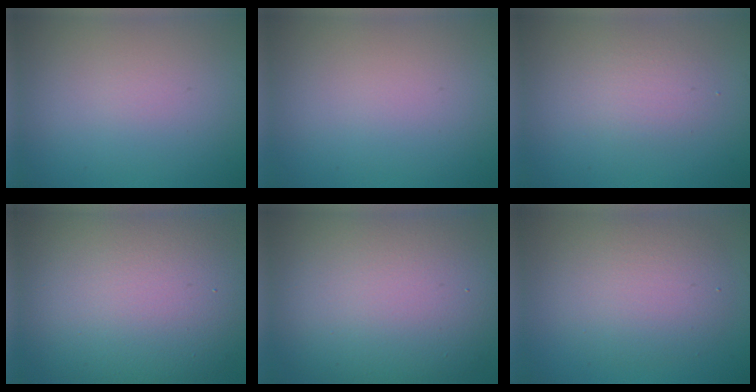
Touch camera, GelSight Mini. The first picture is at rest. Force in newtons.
{"total": 0.0}
{"total": 1.8, "press": 1.8, "slide": 0.1}
{"total": 14.9, "press": 14.9, "slide": 1.1}
{"total": 15.4, "press": 15.4, "slide": 0.9}
{"total": 4.9, "press": 4.9, "slide": 0.2}